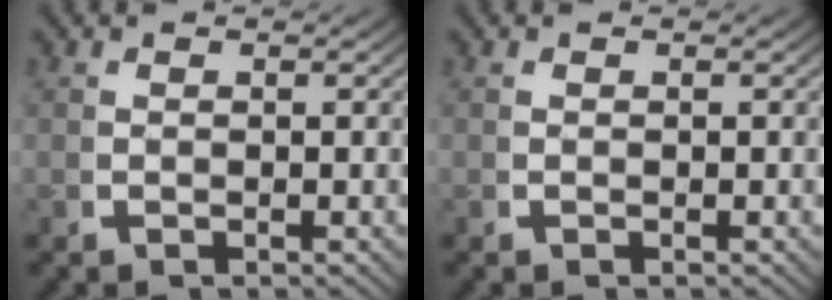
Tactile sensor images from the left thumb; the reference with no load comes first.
{"total": 0.0}